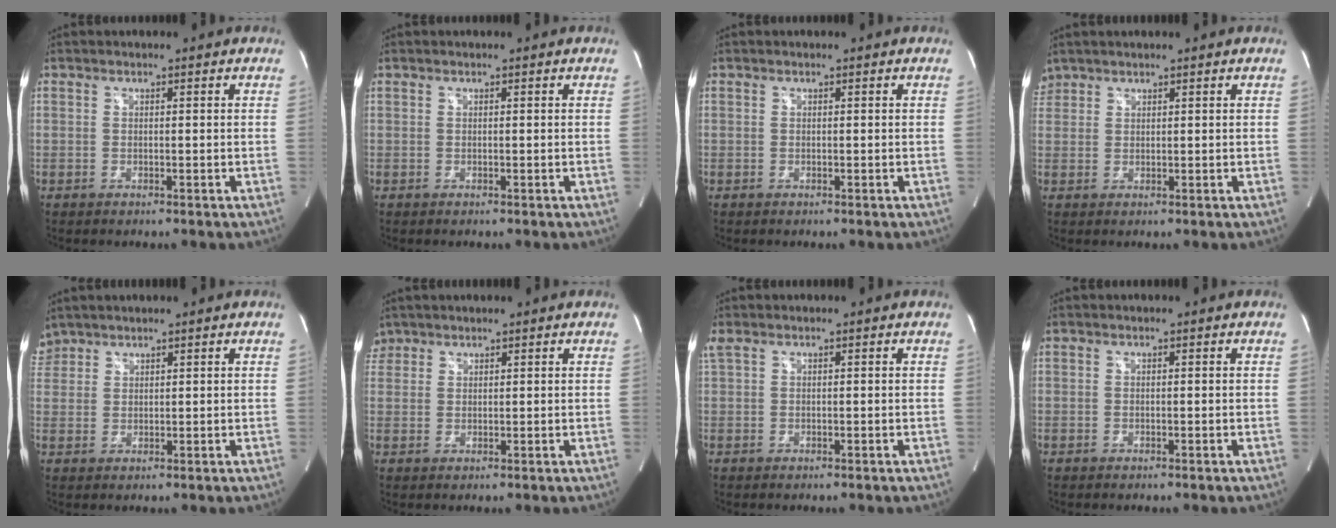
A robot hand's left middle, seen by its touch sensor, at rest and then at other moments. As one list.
[{"total": 0.0}, {"total": 0.0}, {"total": 2.3, "force": [2.0, 1.2, -0.1], "torque": [0.001, 0.014, 0.041]}, {"total": 3.7, "force": [3.2, 1.8, 0.0], "torque": [0.001, 0.018, 0.066]}, {"total": 2.9, "force": [2.3, 1.8, -0.2], "torque": [0.008, 0.011, 0.045]}, {"total": 1.5, "force": [1.1, 0.5, 0.9], "torque": [-0.035, 0.027, 0.030]}, {"total": 0.0}]